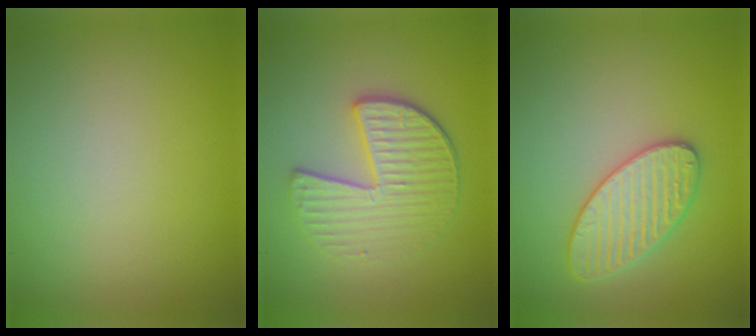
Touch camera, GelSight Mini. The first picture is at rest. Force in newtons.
{"total": 4.0, "press": 3.6, "slide": 1.9}
{"total": 3.6, "press": 3.6, "slide": 0.2}